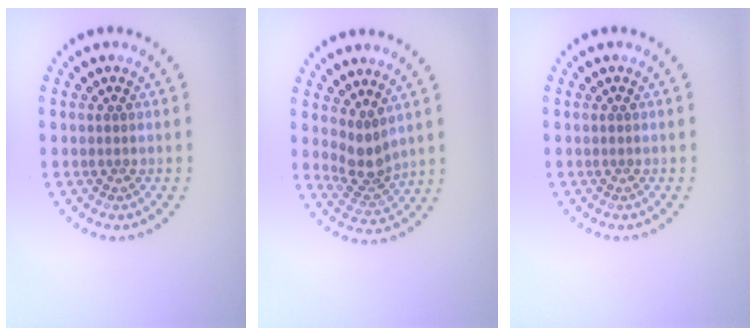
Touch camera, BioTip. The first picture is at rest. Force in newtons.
{"total": 2.8, "press": 2.1, "slide": 1.8}
{"total": 0.0}